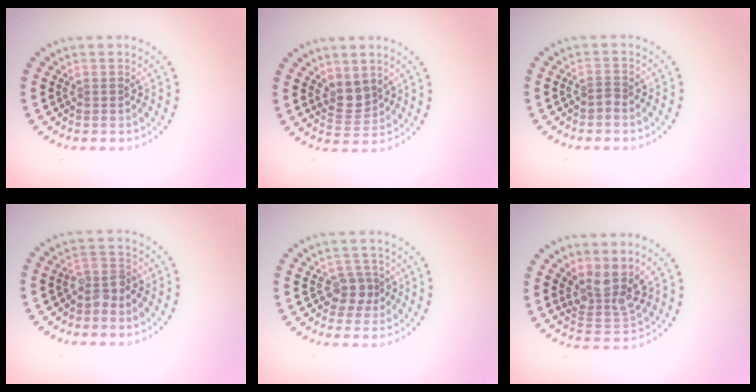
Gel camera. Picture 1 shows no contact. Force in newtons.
{"total": 2.1, "press": 1.8, "slide": 1.2}
{"total": 0.6, "press": 0.3, "slide": 0.5}
{"total": 1.9, "press": 1.6, "slide": 0.9}
{"total": 2.2, "press": 1.8, "slide": 1.2}
{"total": 3.6, "press": 2.8, "slide": 2.2}